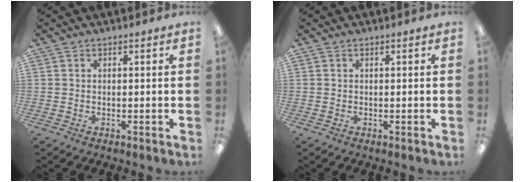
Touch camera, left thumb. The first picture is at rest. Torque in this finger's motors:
{"motor_torque": [0.00, 0.00, 0.05, 0.00, 0.00]}